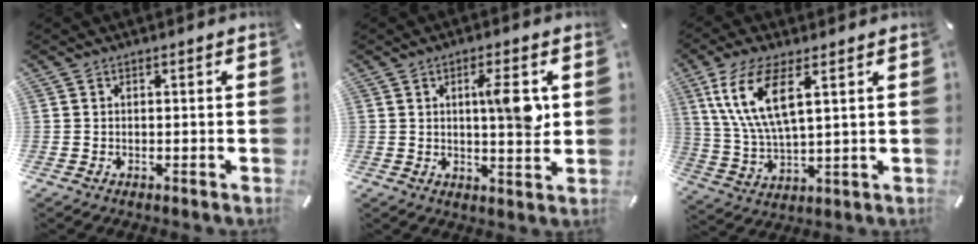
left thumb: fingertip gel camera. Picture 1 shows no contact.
{"total": 8.7, "force": [2.0, 2.0, 8.2], "torque": [-0.137, -0.007, 0.027]}
{"total": 12.1, "force": [5.6, 4.2, 9.9], "torque": [-0.229, -0.006, 0.098]}